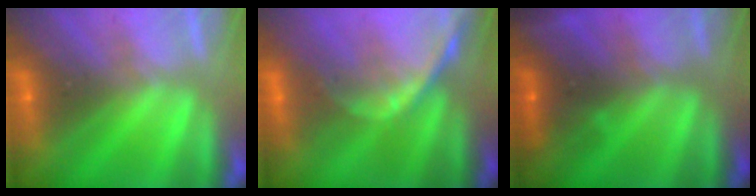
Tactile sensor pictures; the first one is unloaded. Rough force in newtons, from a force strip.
{"total": 1.2}
{"total": 2.7}